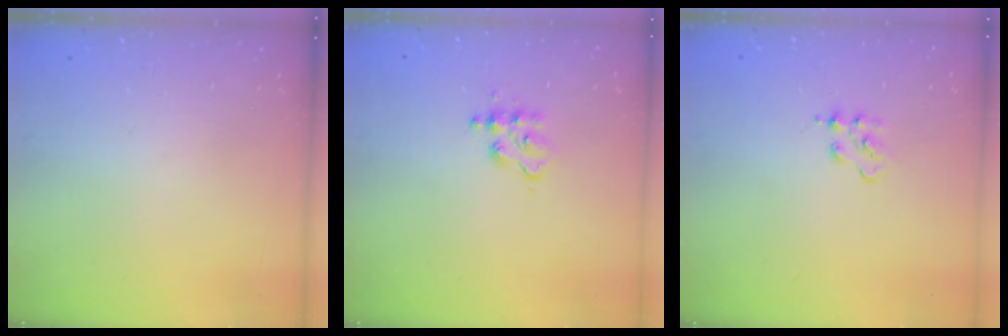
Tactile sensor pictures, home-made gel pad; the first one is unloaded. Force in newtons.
{"total": 3.9, "press": 3.9, "slide": 0.5}
{"total": 2.1, "press": 2.1, "slide": 0.5}